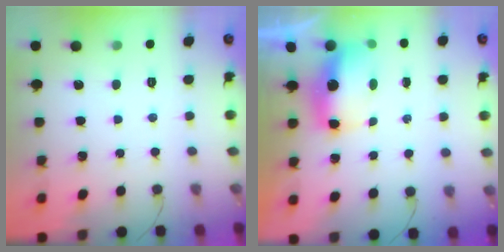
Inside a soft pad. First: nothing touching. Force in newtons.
{"total": 9.5, "press": 9.5, "slide": 0.5}